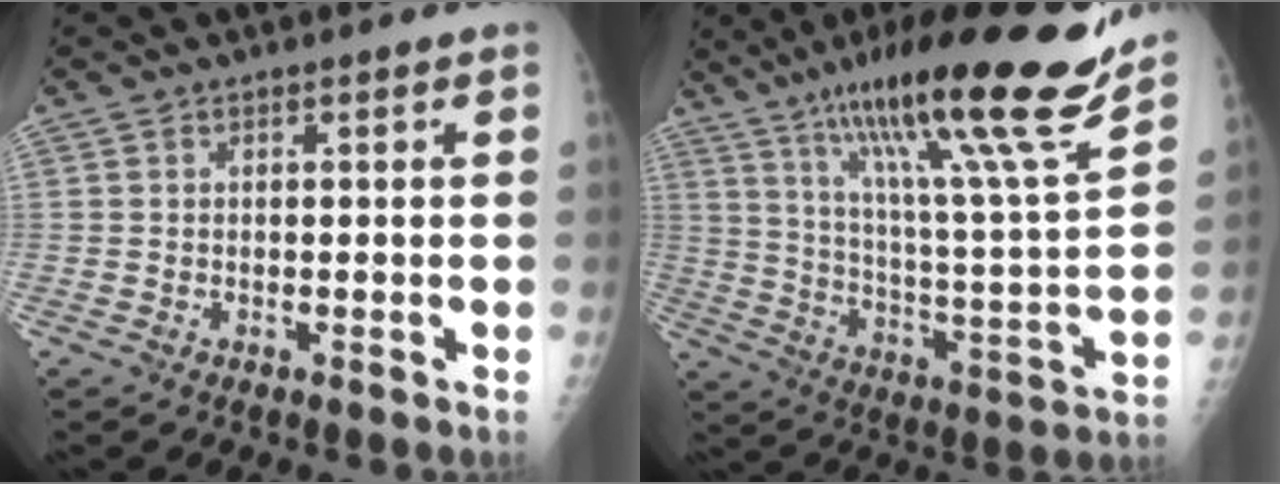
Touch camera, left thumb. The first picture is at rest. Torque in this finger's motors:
{"motor_torque": [1.27, -0.13, 1.39, -1.37, 0.15]}